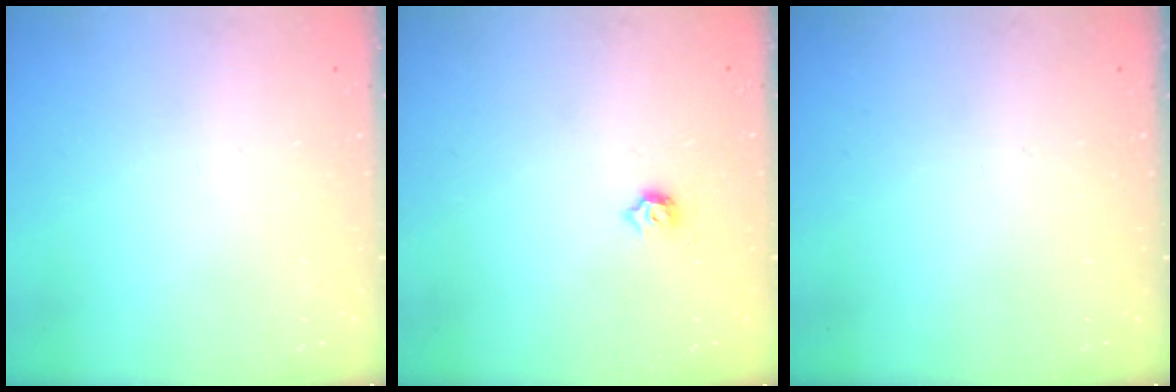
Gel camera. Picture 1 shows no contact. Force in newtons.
{"total": 3.5, "press": 3.5, "slide": 0.6}
{"total": 0.0}